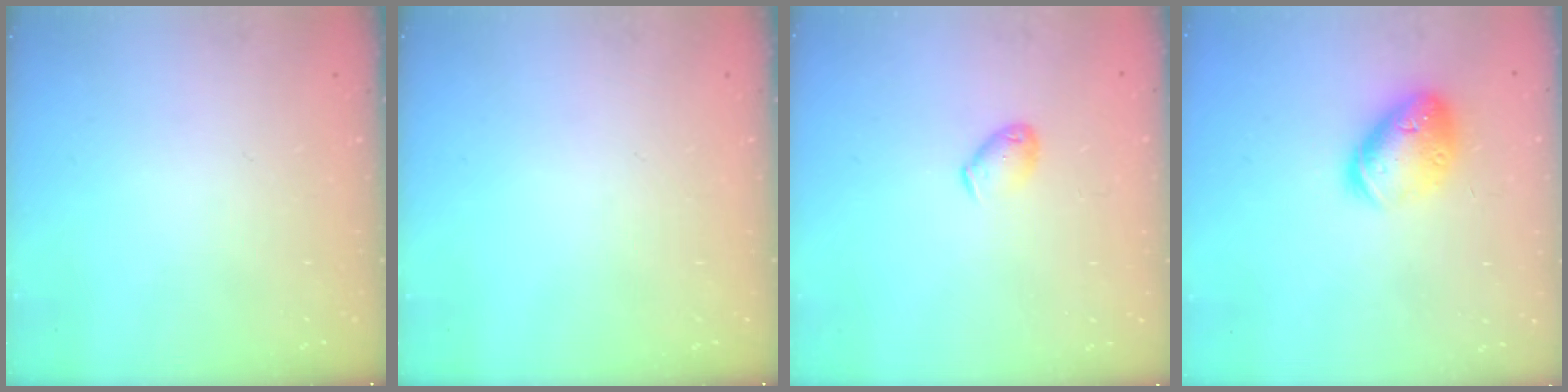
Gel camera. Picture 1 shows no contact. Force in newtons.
{"total": 0.0}
{"total": 5.0, "press": 5.0, "slide": 0.7}
{"total": 15.4, "press": 15.2, "slide": 2.2}